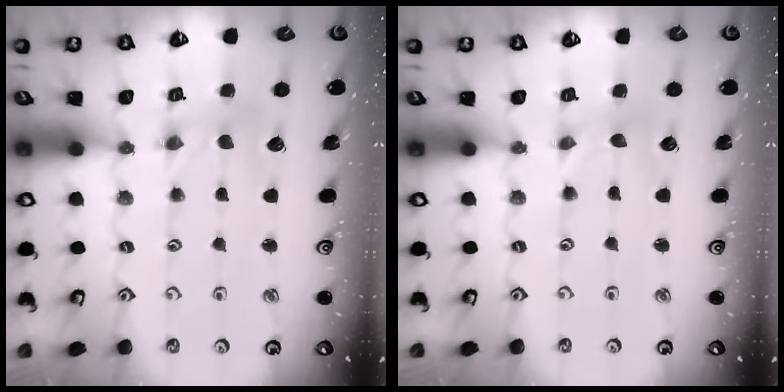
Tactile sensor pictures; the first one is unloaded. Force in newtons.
{"total": 0.0}